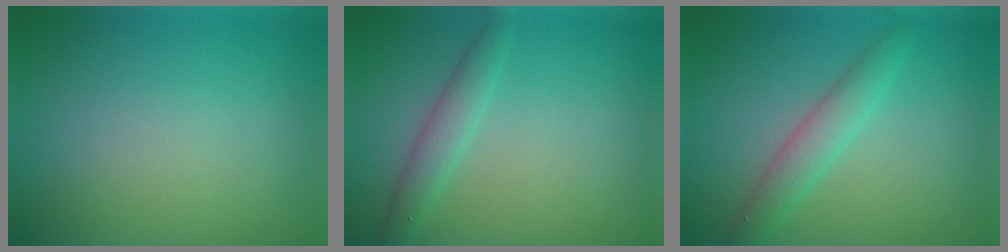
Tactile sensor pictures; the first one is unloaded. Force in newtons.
{"total": 2.3, "press": 2.3, "slide": 0.0}
{"total": 2.8, "press": 2.8, "slide": 0.0}